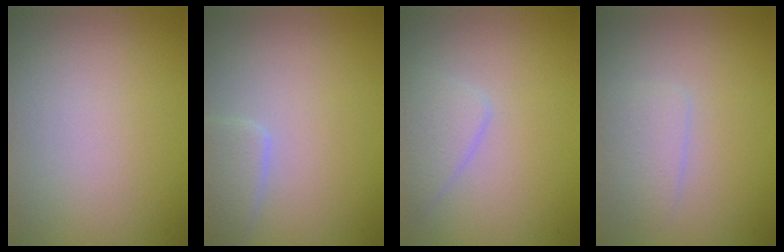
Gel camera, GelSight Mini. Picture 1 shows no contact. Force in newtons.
{"total": 2.4, "press": 2.4, "slide": 0.1}
{"total": 2.2, "press": 2.1, "slide": 0.2}
{"total": 1.9, "press": 1.9, "slide": 0.0}